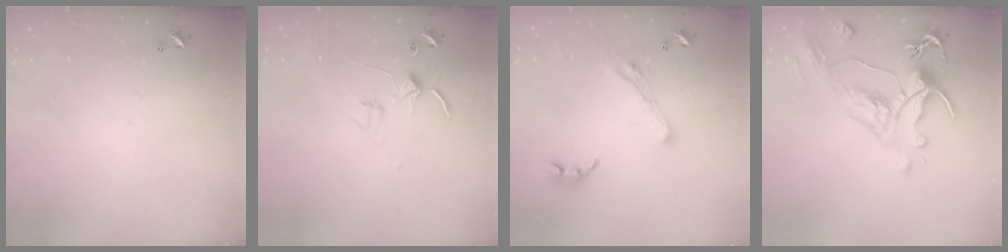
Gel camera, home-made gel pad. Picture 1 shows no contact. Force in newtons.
{"total": 2.8, "press": 2.8, "slide": 0.4}
{"total": 7.0, "press": 6.8, "slide": 1.3}
{"total": 1.7, "press": 0.9, "slide": 1.5}